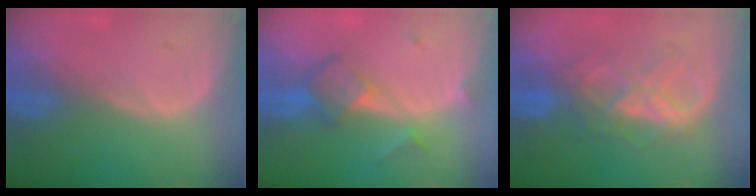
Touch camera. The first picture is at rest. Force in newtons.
{"total": 6.0, "press": 5.2, "slide": 3.0}
{"total": 6.6, "press": 6.6, "slide": 0.3}